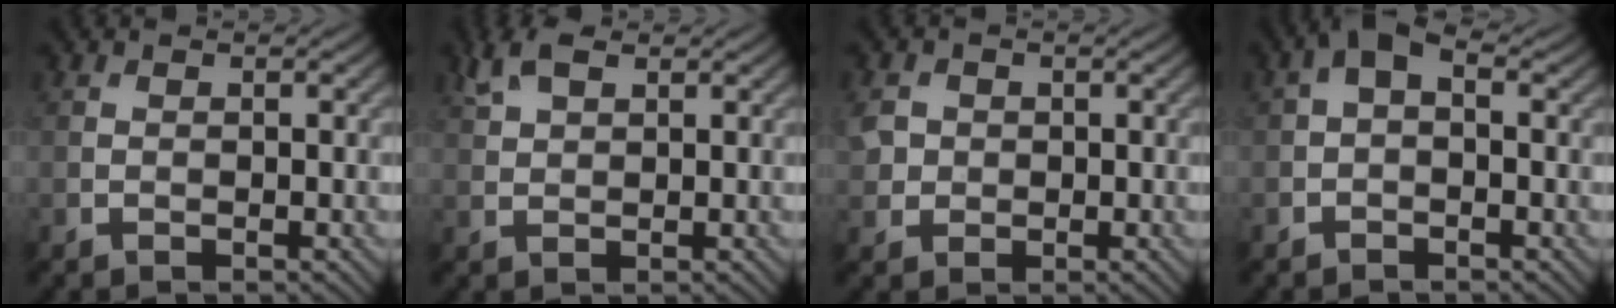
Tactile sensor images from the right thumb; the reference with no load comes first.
{"total": 3.8, "force": [2.3, 1.7, 2.4], "torque": [-0.063, 0.012, 0.047]}
{"total": 3.3, "force": [0.2, 3.0, 1.2], "torque": [-0.036, 0.000, 0.002]}
{"total": 2.9, "force": [0.3, 1.7, 2.4], "torque": [-0.049, 0.012, -0.003]}